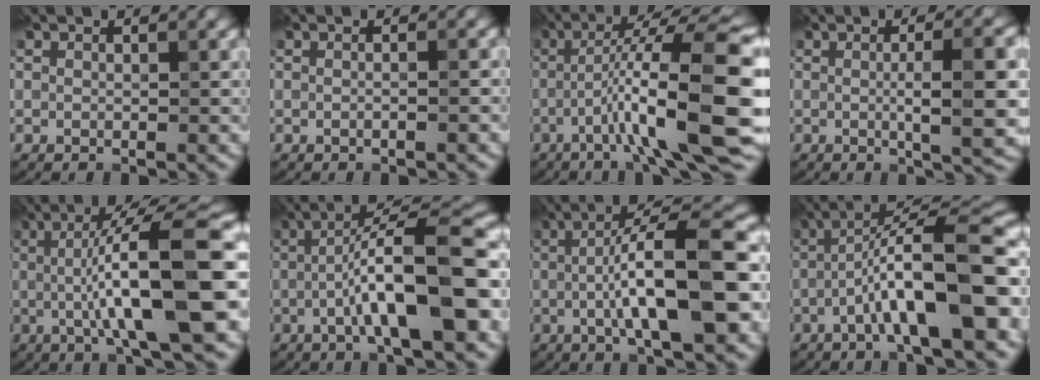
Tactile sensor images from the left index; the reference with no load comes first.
{"total": 1.0, "force": [-0.1, 0.3, 1.0], "torque": [-0.007, -0.007, -0.010]}
{"total": 12.7, "force": [-2.7, 1.9, 12.2], "torque": [-0.186, 0.023, -0.044]}
{"total": 7.5, "force": [-0.1, 1.7, 7.3], "torque": [-0.097, 0.002, -0.002]}
{"total": 13.7, "force": [-0.4, 3.0, 13.4], "torque": [-0.184, 0.012, -0.011]}
{"total": 10.9, "force": [-1.6, 2.3, 10.5], "torque": [-0.150, 0.020, -0.031]}
{"total": 11.2, "force": [-0.7, 2.5, 10.9], "torque": [-0.156, 0.012, -0.017]}
{"total": 11.5, "force": [-2.7, 2.4, 11.0], "torque": [-0.164, 0.024, -0.047]}